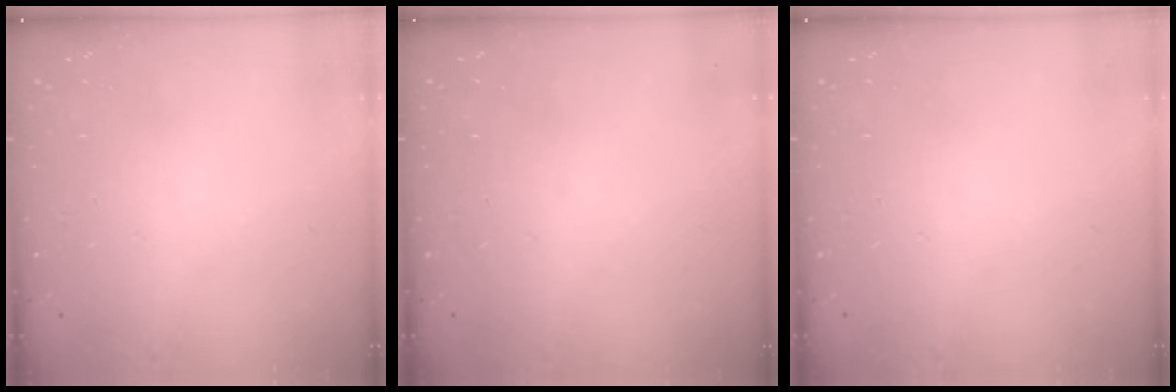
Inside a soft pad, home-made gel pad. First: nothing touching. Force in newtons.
{"total": 0.0}
{"total": 0.0}